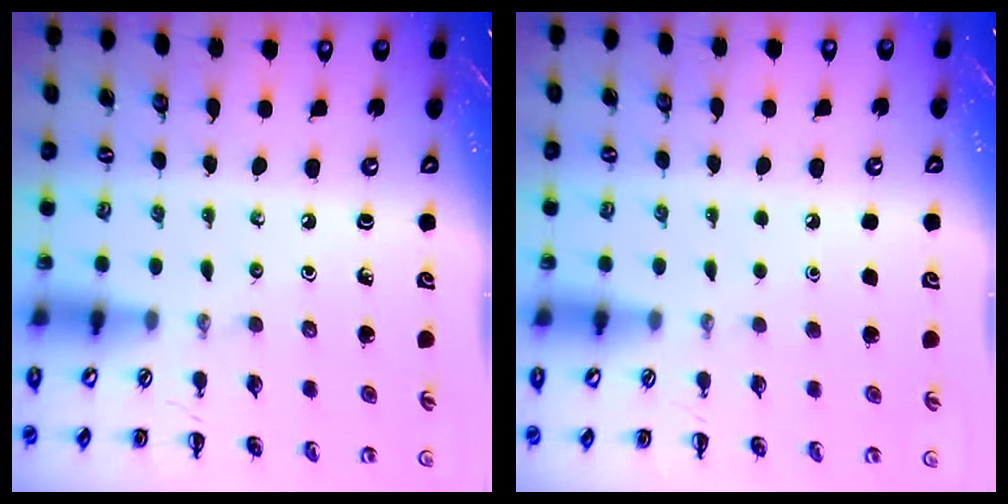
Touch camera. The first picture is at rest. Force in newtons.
{"total": 1.8, "press": 1.7, "slide": 0.1}